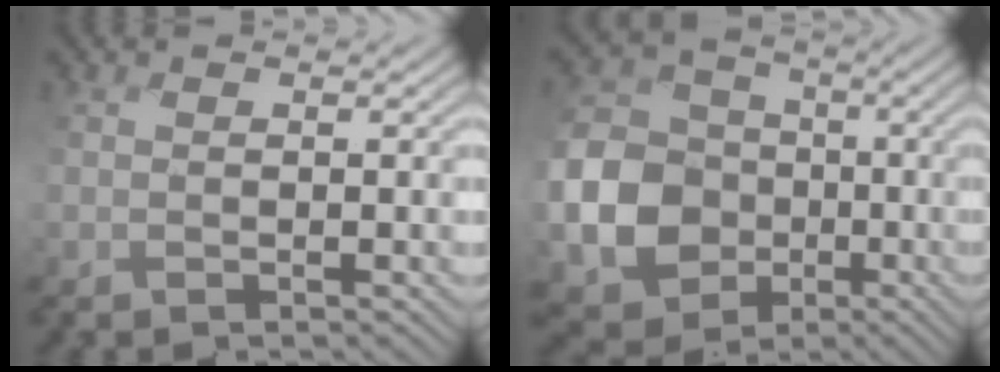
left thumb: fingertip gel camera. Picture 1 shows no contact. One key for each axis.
{"total": 13.6, "fx": -3.4, "fy": 11.8, "fz": 5.7, "tx": -0.191, "ty": -0.032, "tz": -0.080}